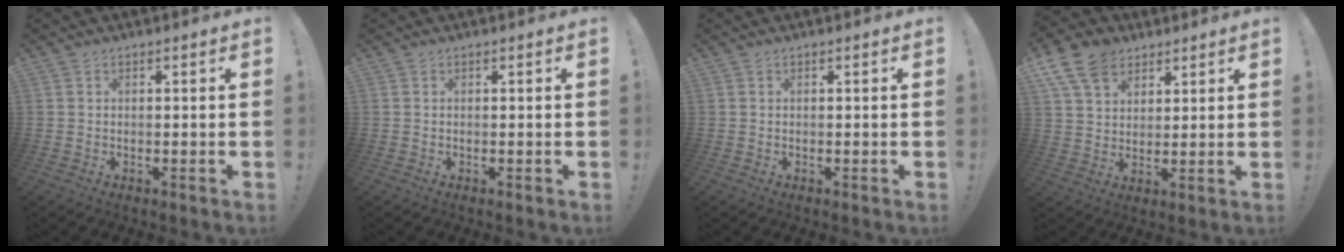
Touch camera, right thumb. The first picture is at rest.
{"total": 0.0}
{"total": 0.0}
{"total": 12.1, "force": [7.2, 8.2, 5.4], "torque": [-0.098, -0.031, 0.143]}